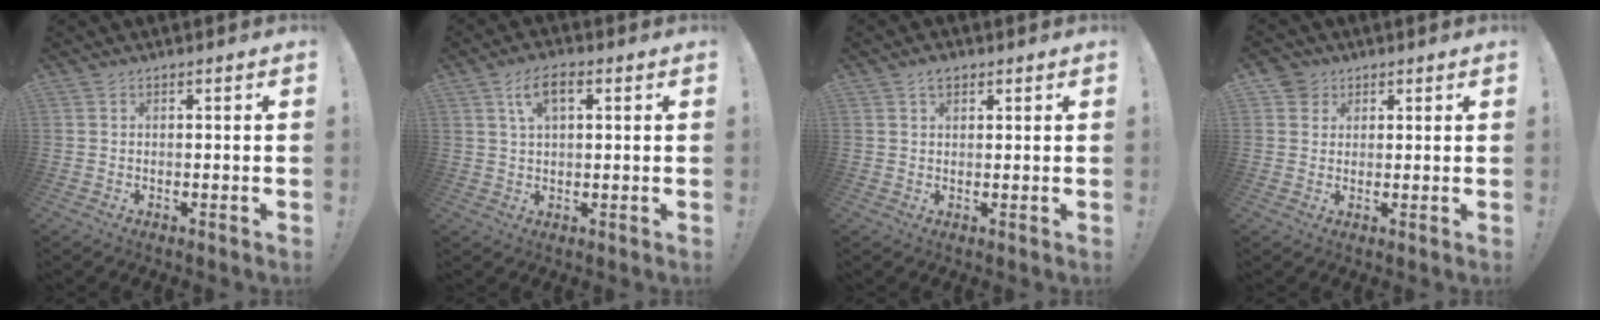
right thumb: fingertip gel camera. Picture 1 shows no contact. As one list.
[{"total": 6.7, "force": [2.5, 3.3, 5.3], "torque": [-0.093, 0.004, 0.044]}, {"total": 2.9, "force": [1.8, 1.7, 1.6], "torque": [-0.022, -0.004, 0.031]}, {"total": 4.0, "force": [1.9, 3.5, 0.7], "torque": [-0.008, -0.008, 0.036]}]